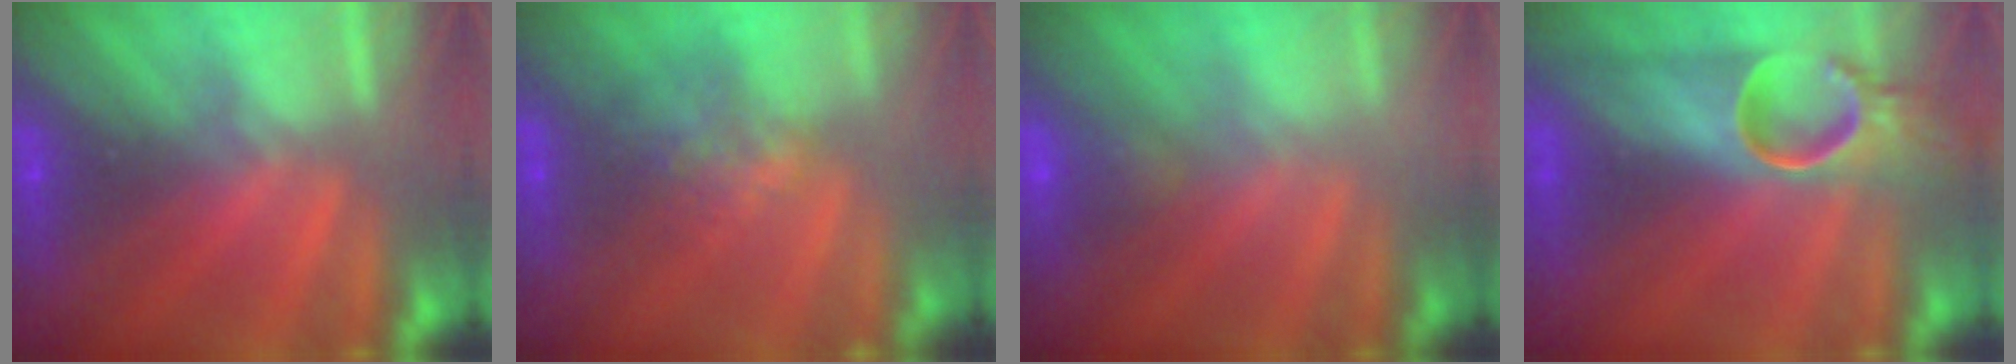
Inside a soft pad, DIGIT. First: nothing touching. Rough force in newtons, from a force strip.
{"total": 7.2}
{"total": 2.2}
{"total": 8.6}